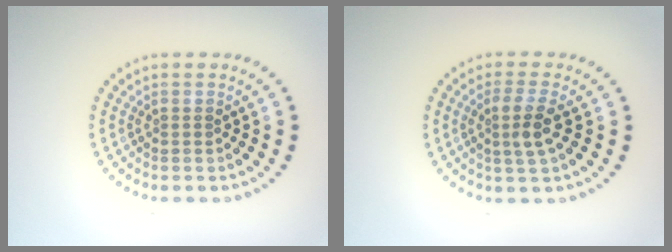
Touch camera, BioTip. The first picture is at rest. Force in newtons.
{"total": 2.6, "press": 2.4, "slide": 1.2}